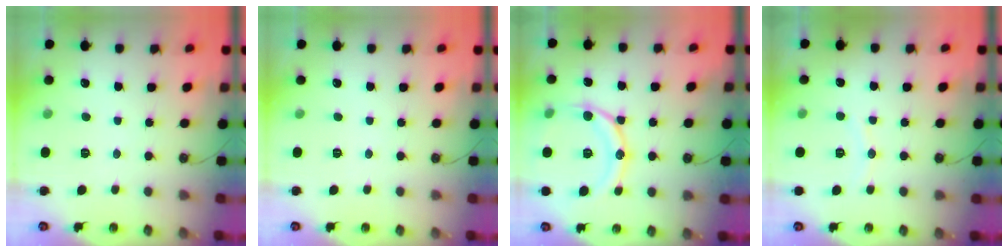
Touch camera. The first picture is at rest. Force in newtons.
{"total": 0.0}
{"total": 17.0, "press": 16.7, "slide": 3.2}
{"total": 4.6, "press": 4.5, "slide": 0.6}